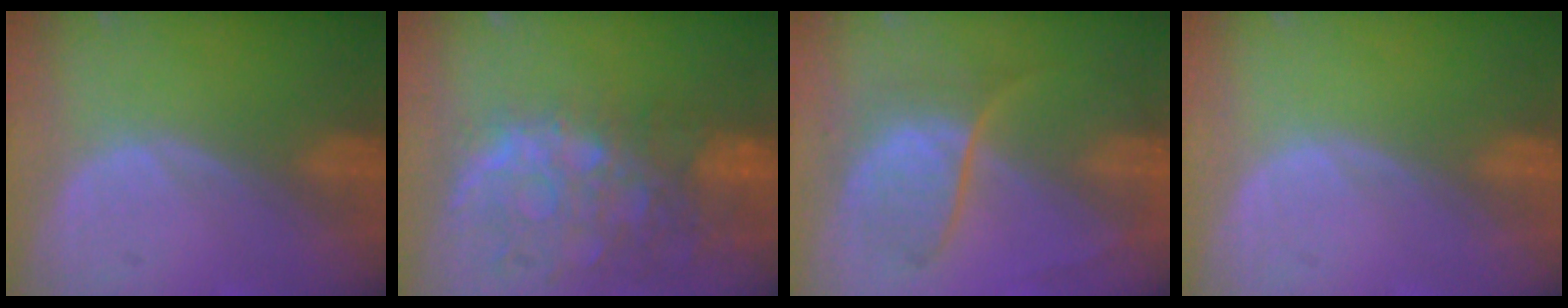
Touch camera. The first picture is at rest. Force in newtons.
{"total": 11.4, "press": 9.7, "slide": 5.9}
{"total": 6.4, "press": 6.4, "slide": 0.7}
{"total": 0.0}